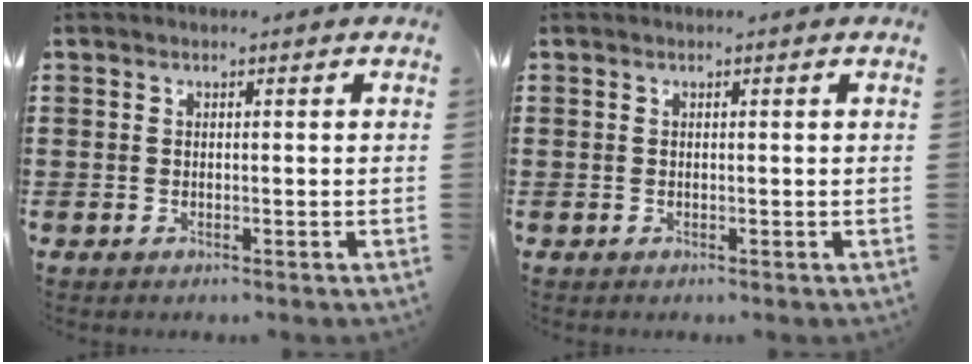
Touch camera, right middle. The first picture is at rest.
{"total": 0.0}